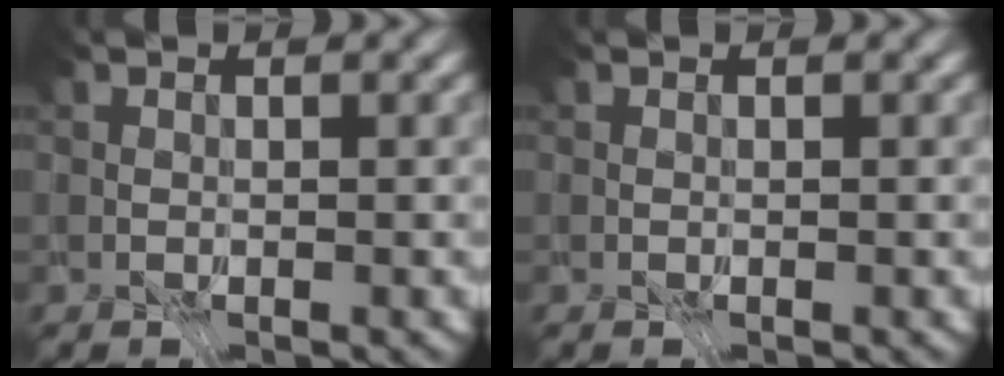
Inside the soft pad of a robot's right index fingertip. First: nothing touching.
{"total": 0.0}